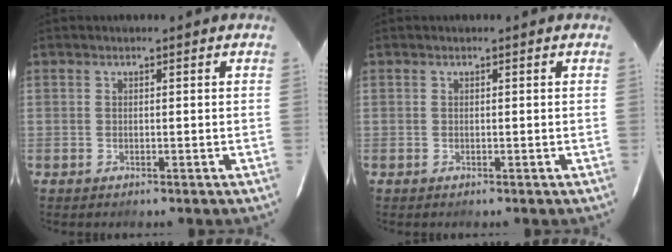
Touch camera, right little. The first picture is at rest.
{"total": 0.0}